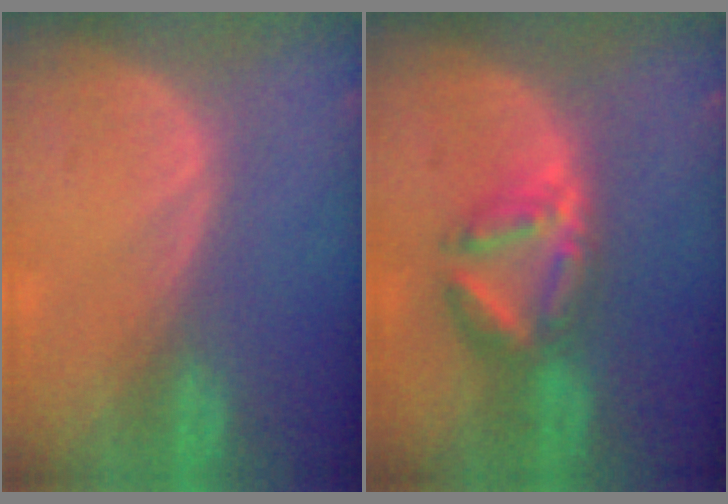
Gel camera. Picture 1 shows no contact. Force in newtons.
{"total": 5.8, "press": 5.8, "slide": 0.2}